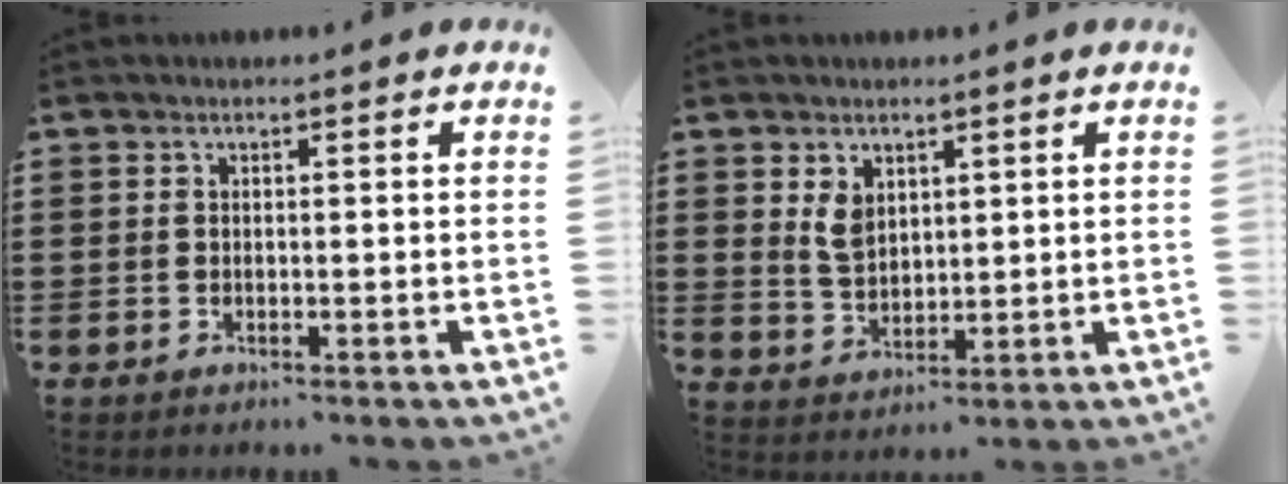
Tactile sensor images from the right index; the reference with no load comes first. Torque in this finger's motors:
{"motor_torque": [0.23, 0.00, 0.20, 0.08]}